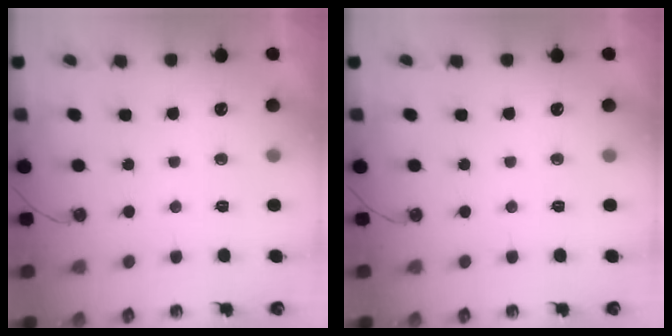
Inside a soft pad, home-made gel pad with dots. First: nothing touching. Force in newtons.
{"total": 0.0}